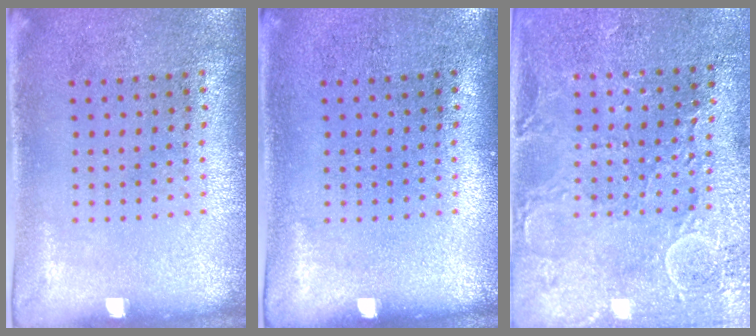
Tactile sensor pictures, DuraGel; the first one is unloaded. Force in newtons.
{"total": 0.0}
{"total": 2.9, "press": 2.9, "slide": 0.4}